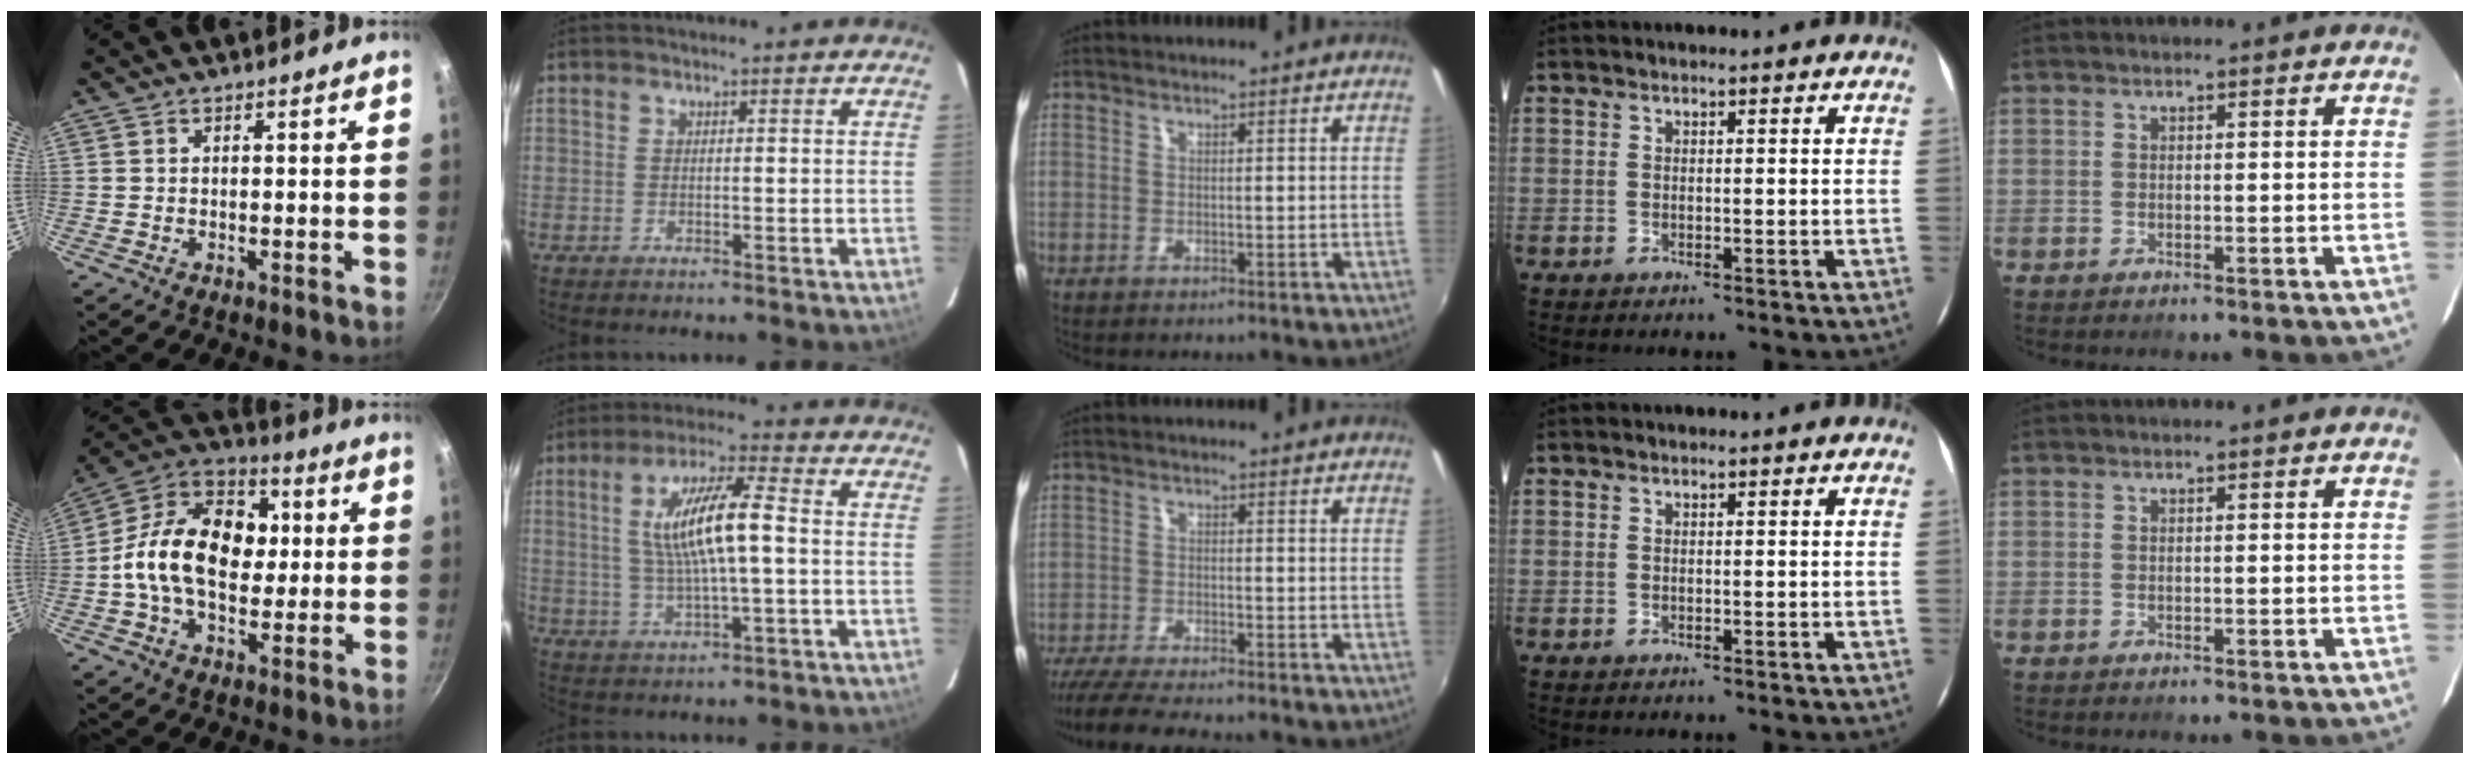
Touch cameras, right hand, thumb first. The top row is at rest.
{"thumb": {"total": 19.8, "force": [0.4, 13.6, 14.4], "torque": [-0.207, 0.032, -0.016]}, "index": {"total": 11.9, "force": [0.6, 2.2, 11.7], "torque": [-0.217, 0.007, 0.017]}, "middle": {"total": 10.4, "force": [-9.2, 0.9, 4.8], "torque": [-0.116, -0.029, -0.151]}}